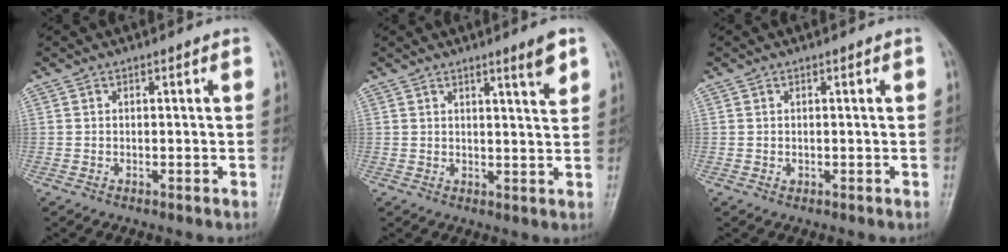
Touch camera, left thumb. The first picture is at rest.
{"total": 4.5, "force": [2.8, 0.3, 3.5], "torque": [-0.046, -0.022, 0.043]}
{"total": 0.7, "force": [0.2, 0.5, 0.5], "torque": [-0.003, 0.000, 0.004]}